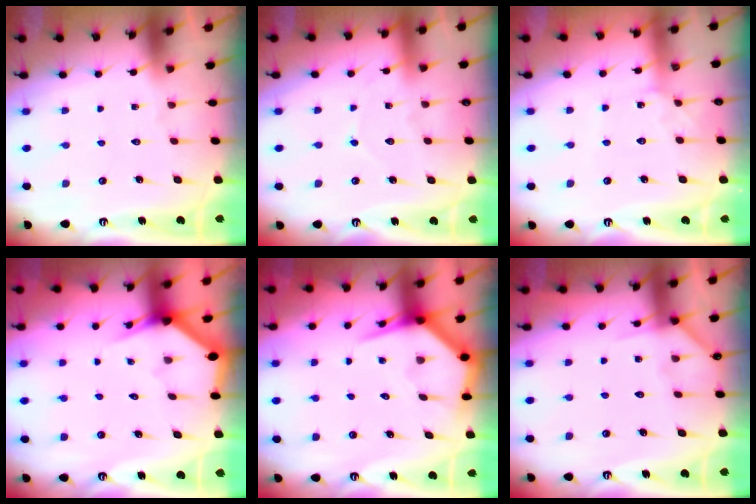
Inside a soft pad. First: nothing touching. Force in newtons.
{"total": 5.3, "press": 5.3, "slide": 0.1}
{"total": 3.2, "press": 3.2, "slide": 0.2}
{"total": 2.8, "press": 2.8, "slide": 0.1}
{"total": 4.1, "press": 4.1, "slide": 0.6}
{"total": 4.9, "press": 4.8, "slide": 0.7}